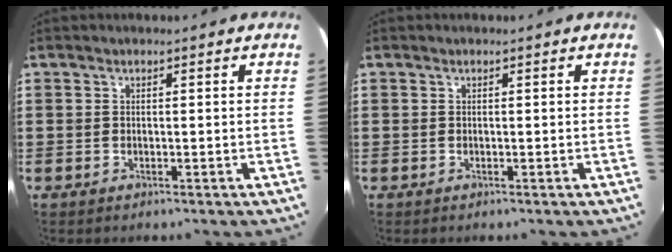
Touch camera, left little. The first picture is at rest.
{"total": 0.0}